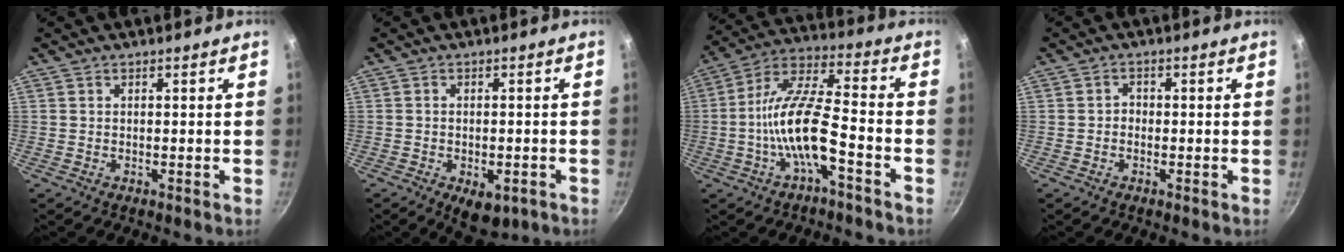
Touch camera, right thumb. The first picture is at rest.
{"total": 6.4, "force": [-2.6, 3.5, 4.7], "torque": [-0.045, 0.009, -0.026]}
{"total": 13.5, "force": [-4.8, 4.1, 11.9], "torque": [-0.229, 0.044, -0.100]}
{"total": 1.3, "force": [-0.6, 1.1, 0.5], "torque": [-0.001, 0.007, -0.012]}